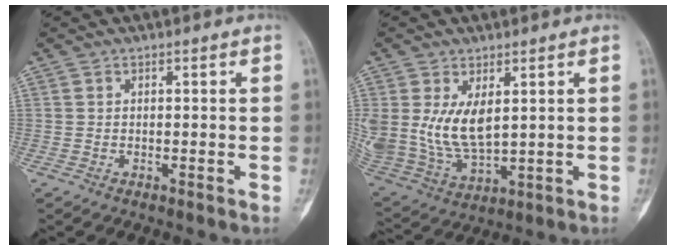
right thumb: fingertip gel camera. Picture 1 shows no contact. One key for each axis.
{"total": 12.7, "fx": 3.0, "fy": 7.1, "fz": 10.0, "tx": -0.198, "ty": -0.022, "tz": 0.080}